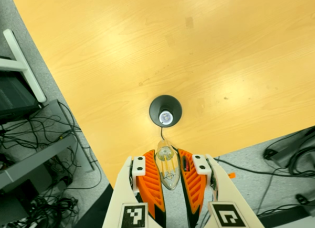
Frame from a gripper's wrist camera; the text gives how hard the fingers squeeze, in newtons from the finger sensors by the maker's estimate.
{"total": 22.2, "left": 25.9, "right": 18.4}